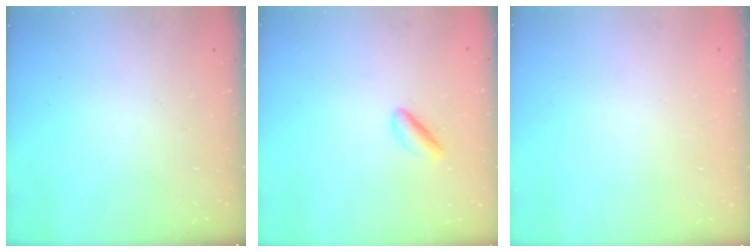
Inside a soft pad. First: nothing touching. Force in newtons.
{"total": 2.3, "press": 2.3, "slide": 0.4}
{"total": 2.0, "press": 2.0, "slide": 0.1}